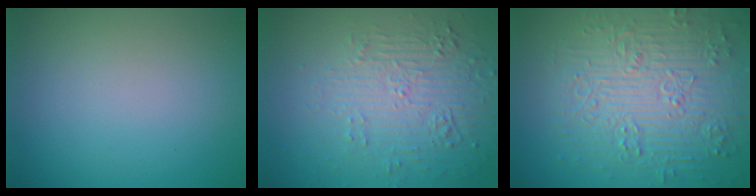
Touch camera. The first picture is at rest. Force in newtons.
{"total": 5.9, "press": 3.6, "slide": 4.7}
{"total": 9.2, "press": 6.8, "slide": 6.2}